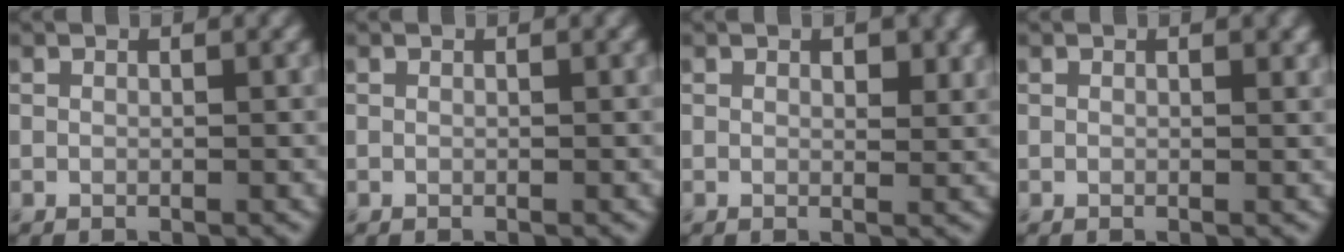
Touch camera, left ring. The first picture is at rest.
{"total": 0.0}
{"total": 1.6, "force": [0.7, 0.8, 1.2], "torque": [-0.010, -0.005, 0.013]}
{"total": 0.6, "force": [0.3, 0.2, 0.5], "torque": [-0.003, -0.001, 0.005]}